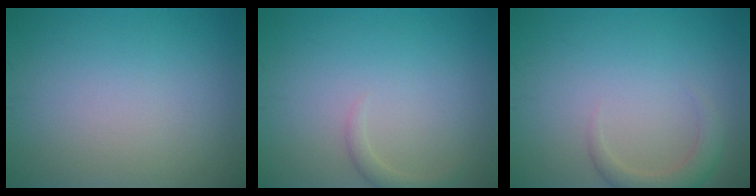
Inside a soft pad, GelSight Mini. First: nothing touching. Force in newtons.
{"total": 1.2, "press": 1.2, "slide": 0.1}
{"total": 2.3, "press": 2.3, "slide": 0.2}